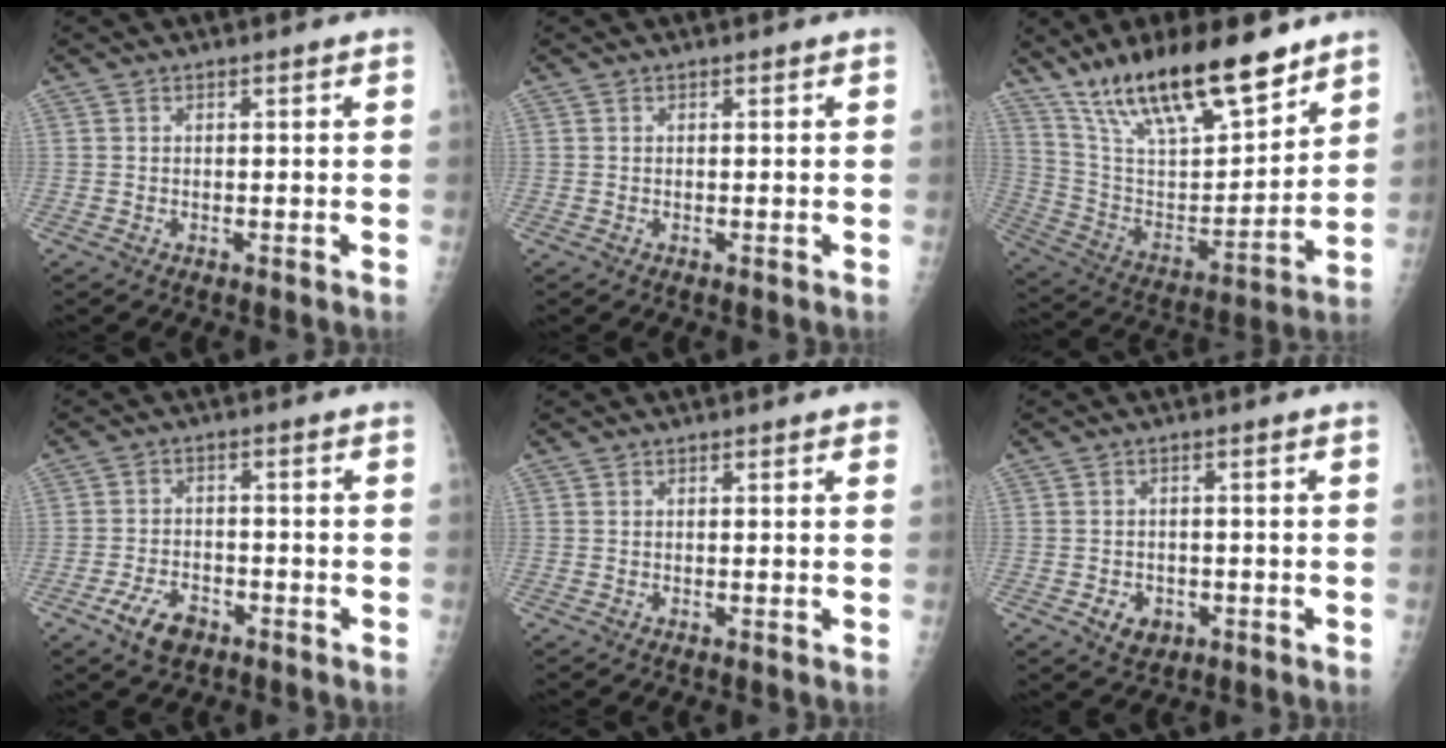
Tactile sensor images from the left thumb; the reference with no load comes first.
{"total": 0.0}
{"total": 23.0, "force": [16.4, 6.9, 14.5], "torque": [-0.221, -0.065, 0.297]}
{"total": 6.1, "force": [-3.6, 3.5, 3.5], "torque": [-0.062, 0.019, -0.062]}
{"total": 1.3, "force": [0.8, 0.3, 1.0], "torque": [-0.012, 0.002, 0.007]}
{"total": 3.9, "force": [-1.5, 3.1, 1.9], "torque": [-0.018, 0.007, -0.012]}